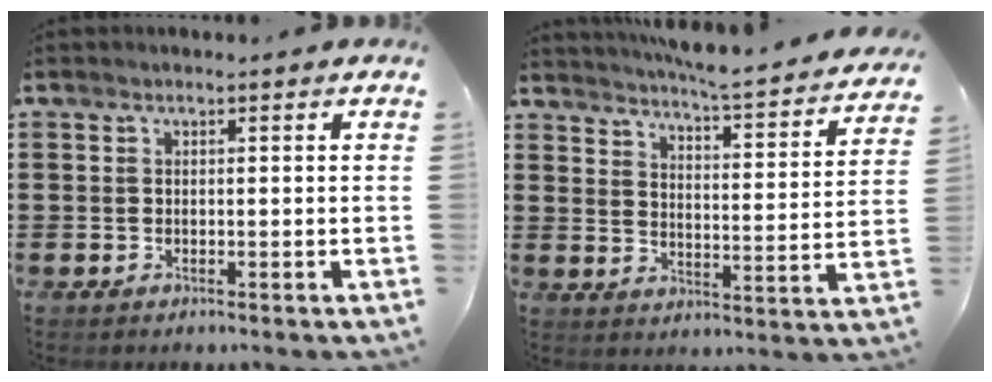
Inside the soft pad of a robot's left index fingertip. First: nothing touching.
{"total": 5.1, "force": [4.9, -0.6, 1.2], "torque": [-0.042, -0.045, 0.077]}